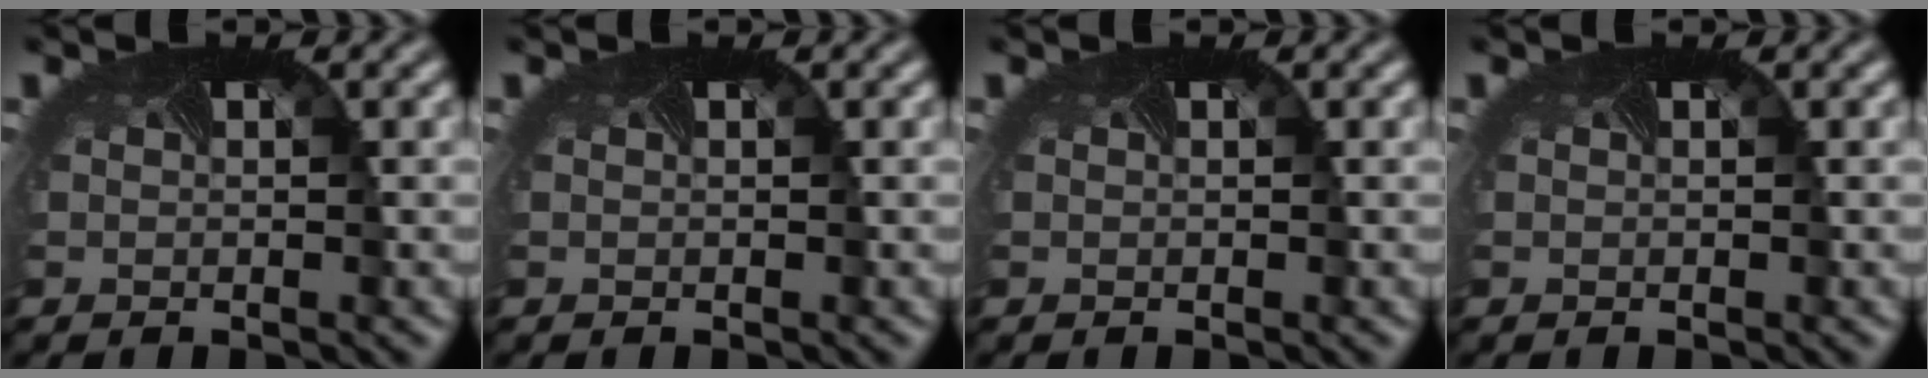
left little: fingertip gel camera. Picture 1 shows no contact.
{"total": 0.0}
{"total": 0.0}
{"total": 0.0}